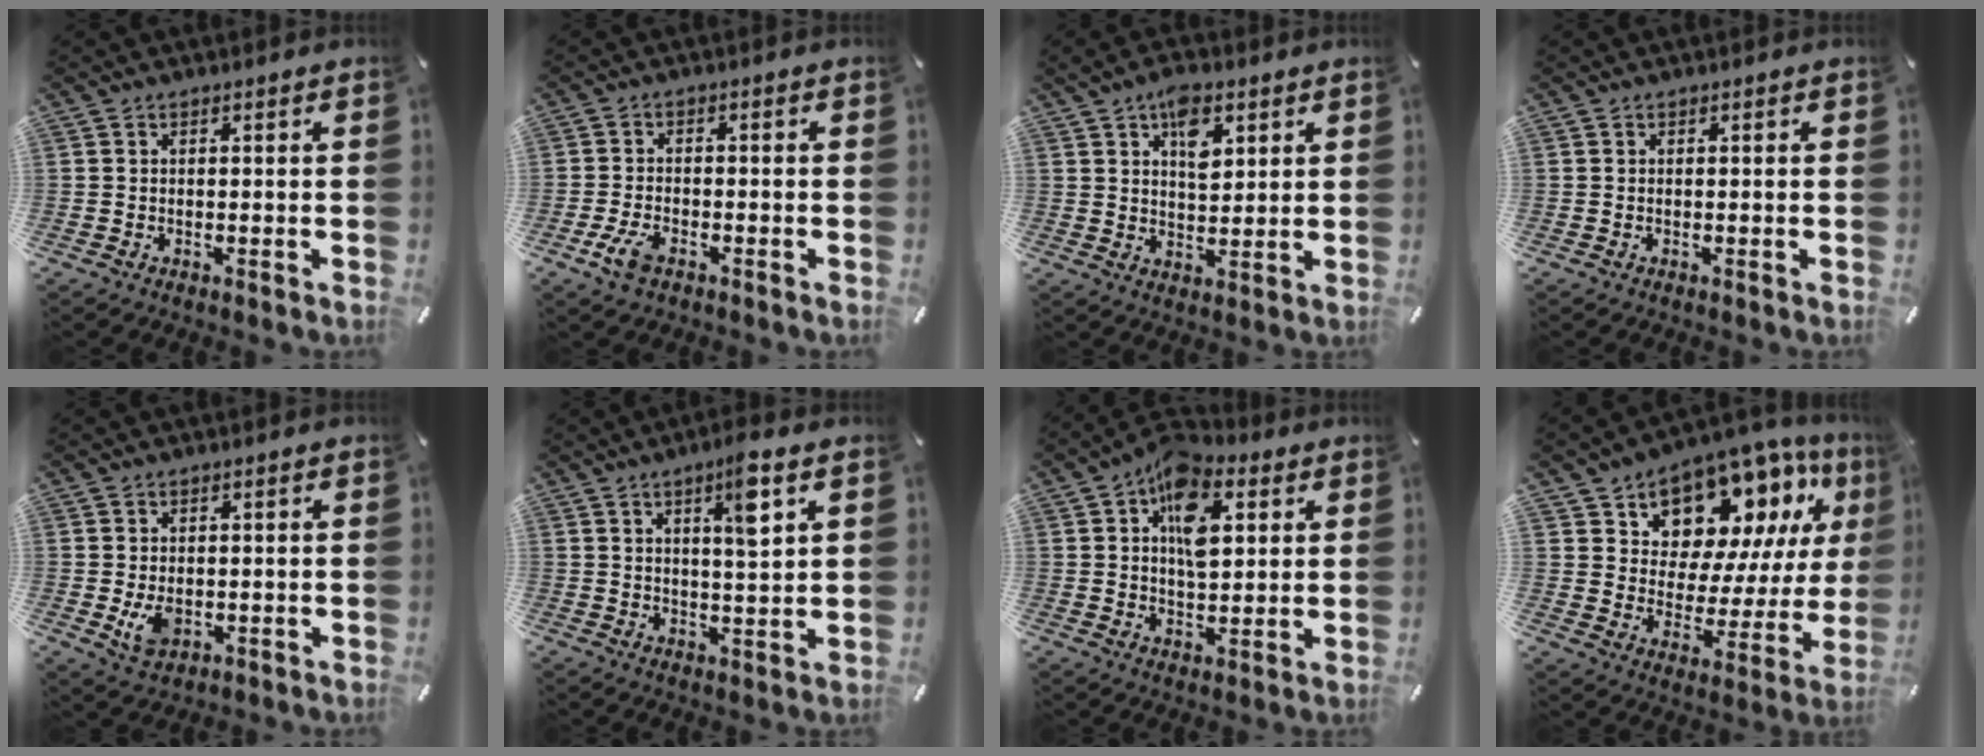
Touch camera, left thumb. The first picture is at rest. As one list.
[{"total": 4.9, "force": [-2.6, 2.5, 3.3], "torque": [-0.085, 0.002, -0.053]}, {"total": 8.2, "force": [3.9, 4.6, 5.5], "torque": [-0.078, -0.010, 0.065]}, {"total": 0.0}, {"total": 4.8, "force": [-0.6, 3.5, 3.3], "torque": [-0.061, -0.007, -0.013]}, {"total": 7.7, "force": [3.6, 1.5, 6.6], "torque": [-0.097, -0.017, 0.051]}, {"total": 12.7, "force": [3.9, 7.9, 9.1], "torque": [-0.132, -0.003, 0.069]}, {"total": 13.6, "force": [10.5, 7.7, 4.0], "torque": [-0.070, -0.101, 0.185]}]